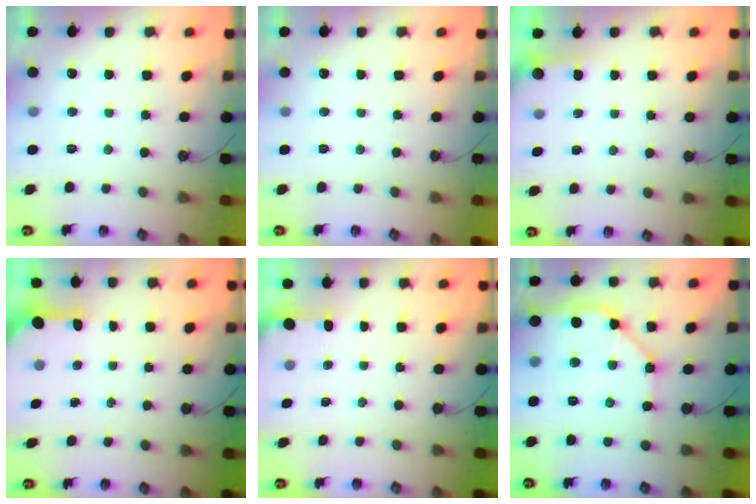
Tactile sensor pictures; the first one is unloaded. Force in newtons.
{"total": 0.0}
{"total": 2.2, "press": 2.2, "slide": 0.2}
{"total": 3.4, "press": 3.4, "slide": 0.3}
{"total": 1.2, "press": 1.2, "slide": 0.1}
{"total": 16.2, "press": 16.1, "slide": 1.8}